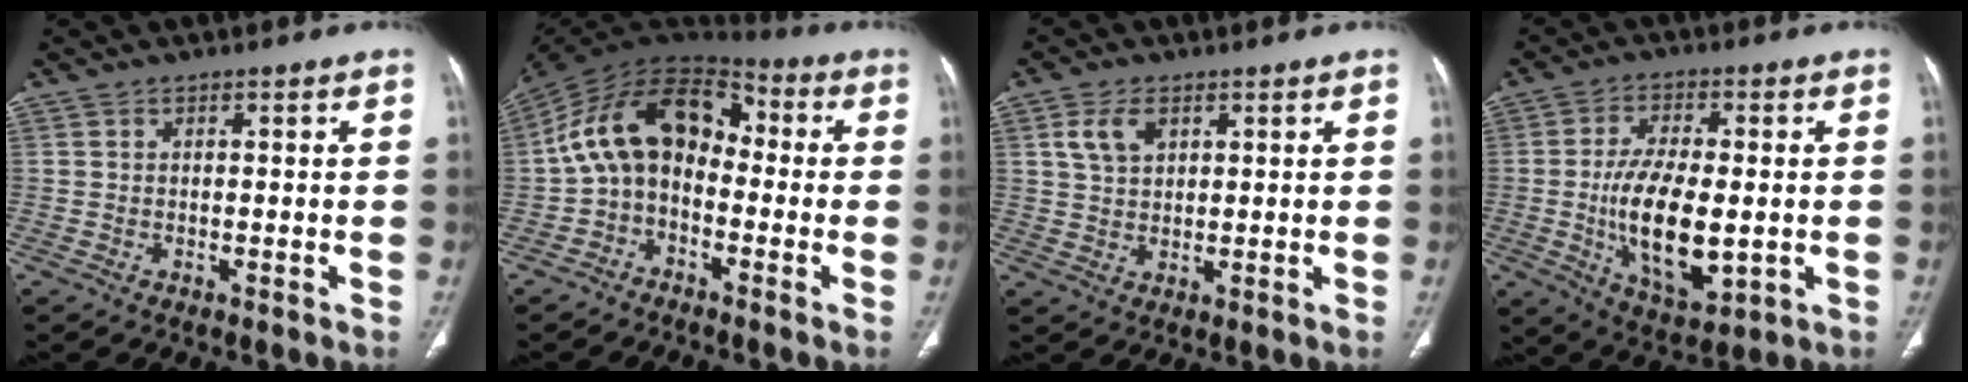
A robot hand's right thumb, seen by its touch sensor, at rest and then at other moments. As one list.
[{"total": 14.3, "force": [-1.2, 9.8, 10.3], "torque": [-0.163, 0.063, -0.037]}, {"total": 5.0, "force": [2.2, 3.1, 3.3], "torque": [-0.057, -0.004, 0.044]}, {"total": 14.4, "force": [-1.8, 6.8, 12.6], "torque": [-0.213, -0.011, -0.020]}]